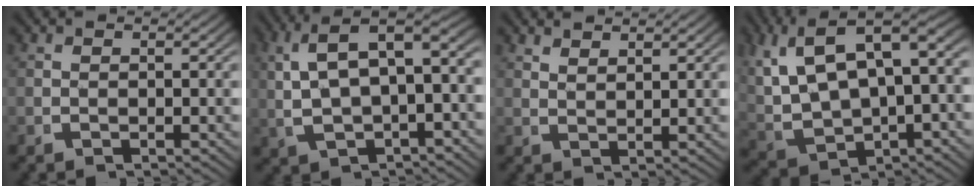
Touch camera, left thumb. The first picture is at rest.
{"total": 9.0, "force": [1.2, 5.4, 7.1], "torque": [-0.128, 0.003, 0.028]}
{"total": 2.2, "force": [2.2, -0.1, 0.3], "torque": [-0.004, 0.002, 0.048]}
{"total": 12.3, "force": [2.2, 8.1, 9.0], "torque": [-0.181, -0.010, 0.052]}